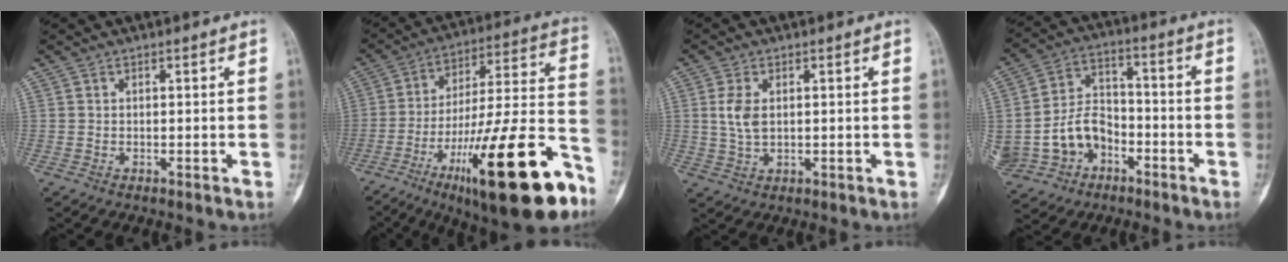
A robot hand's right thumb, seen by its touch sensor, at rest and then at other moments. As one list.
[{"total": 28.6, "force": [-14.9, 6.1, 23.7], "torque": [-0.339, 0.063, -0.231]}, {"total": 4.9, "force": [0.9, 2.8, 4.0], "torque": [-0.083, -0.003, 0.018]}, {"total": 14.6, "force": [-4.0, 11.6, 7.9], "torque": [-0.137, 0.042, -0.059]}]